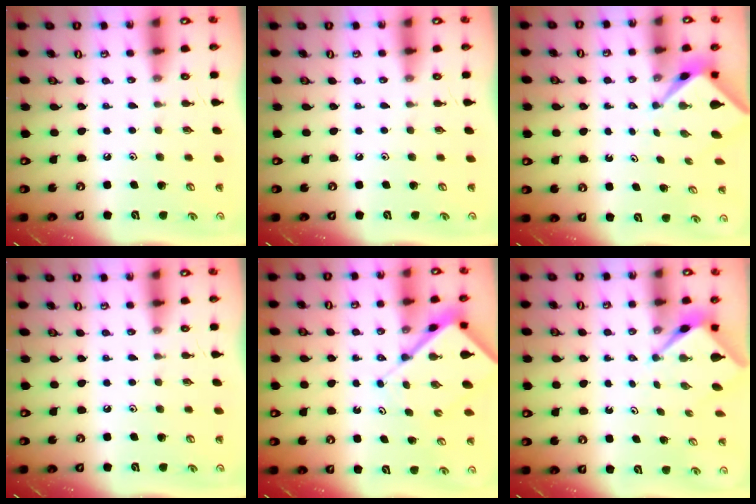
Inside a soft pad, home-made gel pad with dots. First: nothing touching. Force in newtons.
{"total": 0.0}
{"total": 2.3, "press": 2.2, "slide": 0.3}
{"total": 0.0}
{"total": 8.2, "press": 8.1, "slide": 0.8}
{"total": 2.7, "press": 2.7, "slide": 0.1}